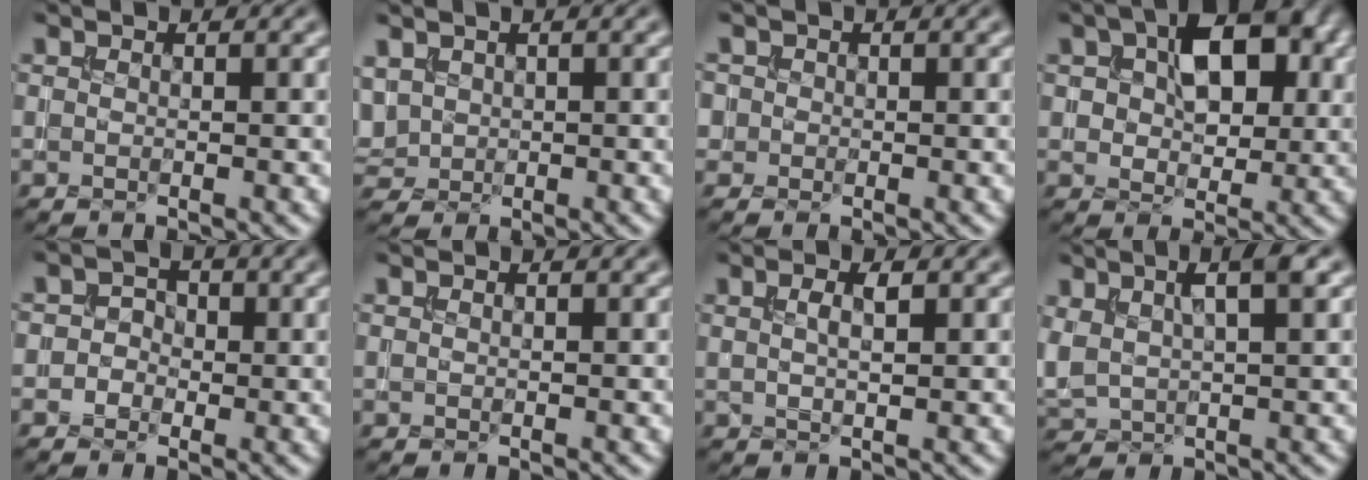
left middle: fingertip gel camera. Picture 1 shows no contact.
{"total": 2.1, "force": [0.4, 1.8, 1.1], "torque": [-0.029, 0.000, 0.015]}
{"total": 0.9, "force": [-0.2, 0.9, -0.1], "torque": [0.015, -0.003, -0.004]}
{"total": 7.1, "force": [1.9, 4.3, 5.3], "torque": [-0.083, 0.008, 0.022]}
{"total": 1.9, "force": [-0.6, 1.7, 0.5], "torque": [0.016, 0.004, -0.016]}
{"total": 0.0}
{"total": 1.6, "force": [0.5, 0.4, 1.5], "torque": [-0.024, 0.001, 0.011]}
{"total": 5.0, "force": [2.0, 2.0, 4.1], "torque": [-0.093, 0.009, 0.043]}